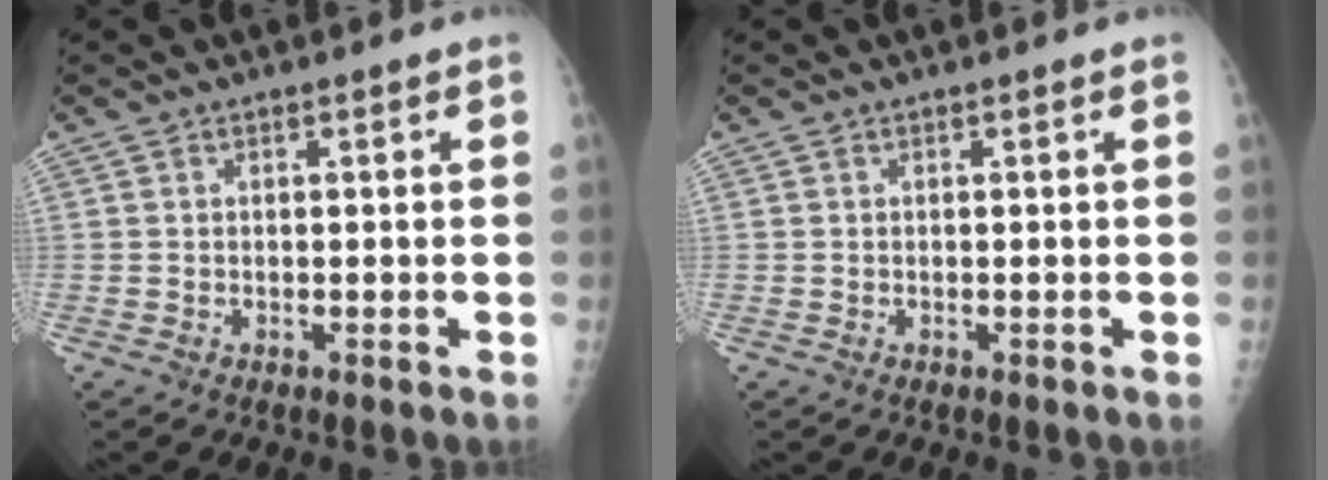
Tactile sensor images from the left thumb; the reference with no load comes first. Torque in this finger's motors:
{"motor_torque": [-0.45, 0.48, 0.04, 0.03, 0.00]}